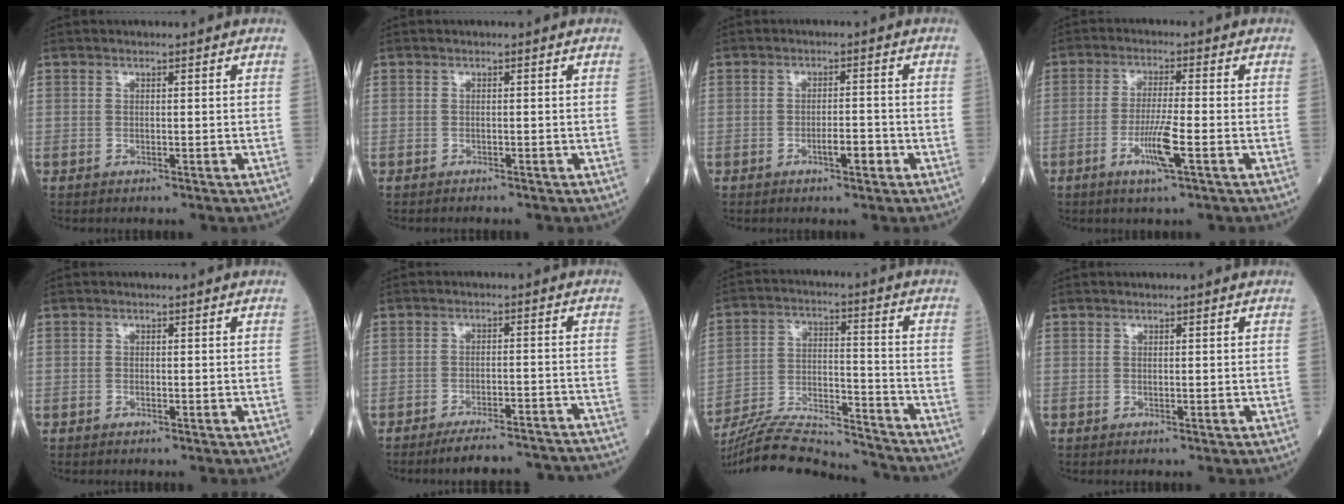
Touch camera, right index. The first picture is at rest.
{"total": 0.0}
{"total": 2.9, "force": [-1.5, 0.7, 2.5], "torque": [-0.039, 0.002, -0.023]}
{"total": 6.0, "force": [-2.4, -0.1, 5.5], "torque": [-0.106, -0.010, -0.046]}
{"total": 0.0}
{"total": 15.8, "force": [-15.0, 1.2, 4.9], "torque": [-0.048, 0.003, -0.186]}
{"total": 19.8, "force": [-18.9, 1.5, 5.8], "torque": [-0.138, -0.005, -0.309]}
{"total": 0.0}